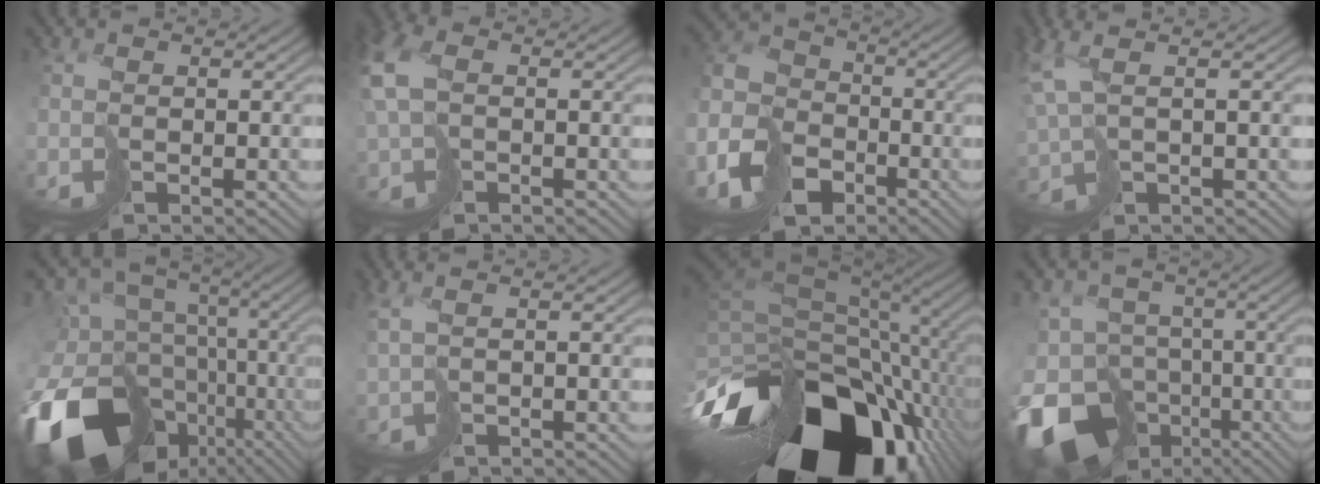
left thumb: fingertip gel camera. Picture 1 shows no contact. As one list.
[{"total": 5.4, "force": [0.4, 3.6, 4.0], "torque": [-0.123, -0.001, 0.007]}, {"total": 9.2, "force": [-5.2, 6.2, 4.3], "torque": [-0.113, -0.025, -0.113]}, {"total": 5.4, "force": [2.2, 1.4, 4.7], "torque": [-0.124, -0.004, 0.045]}, {"total": 18.0, "force": [-7.1, 12.4, 11.0], "torque": [-0.259, -0.043, -0.079]}, {"total": 2.6, "force": [1.5, 0.5, 2.1], "torque": [-0.058, -0.003, 0.034]}, {"total": 17.8, "force": [-8.0, 10.1, 12.2], "torque": [-0.259, -0.056, -0.095]}, {"total": 16.2, "force": [-9.6, 10.6, 7.5], "torque": [-0.192, -0.032, -0.132]}]